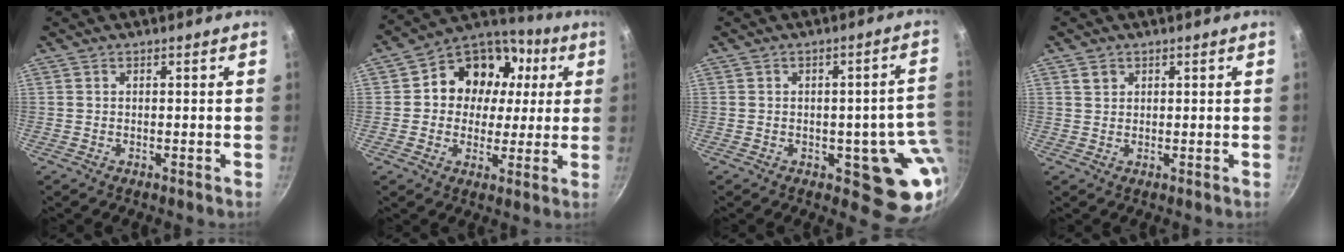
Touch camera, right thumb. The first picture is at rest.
{"total": 16.5, "force": [3.5, 13.8, 8.4], "torque": [-0.103, 0.022, 0.042]}
{"total": 11.3, "force": [-1.6, 6.2, 9.3], "torque": [-0.047, 0.002, -0.017]}
{"total": 1.8, "force": [0.9, 1.4, 0.6], "torque": [-0.003, 0.002, 0.015]}